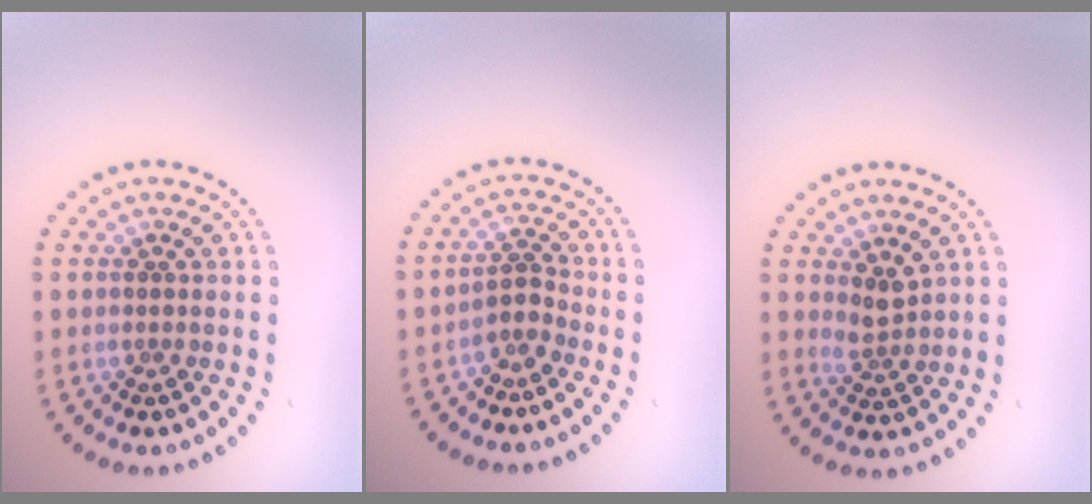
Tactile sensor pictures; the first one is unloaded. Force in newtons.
{"total": 1.9, "press": 1.3, "slide": 1.4}
{"total": 1.9, "press": 1.4, "slide": 1.3}